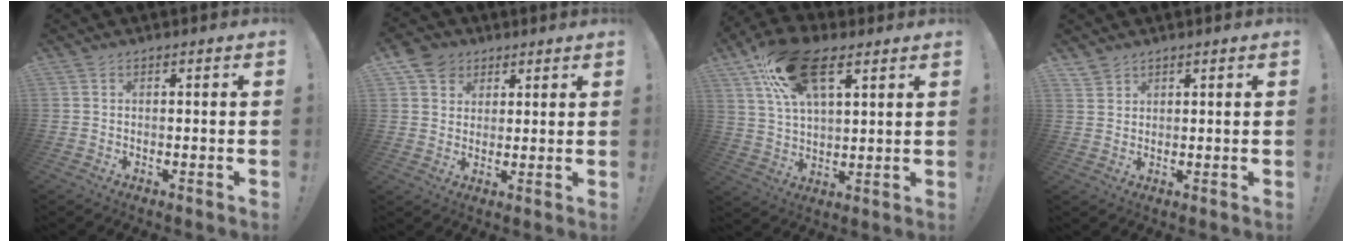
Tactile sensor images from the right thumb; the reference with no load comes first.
{"total": 7.7, "force": [4.0, 6.4, 1.4], "torque": [-0.014, -0.029, 0.079]}
{"total": 18.6, "force": [9.7, 9.6, 12.5], "torque": [-0.226, -0.025, 0.174]}
{"total": 2.8, "force": [2.4, 1.4, 0.2], "torque": [0.003, -0.018, 0.046]}